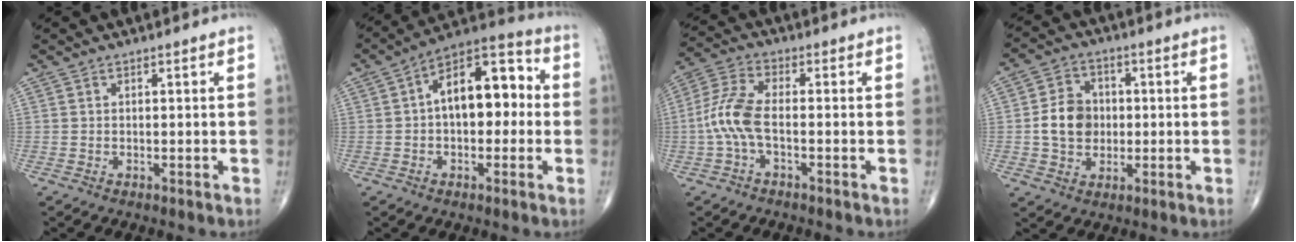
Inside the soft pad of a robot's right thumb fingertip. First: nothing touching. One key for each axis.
{"total": 14.2, "fx": 0.6, "fy": 8.0, "fz": 11.7, "tx": -0.146, "ty": 0.044, "tz": -0.006}
{"total": 7.7, "fx": -1.6, "fy": 3.2, "fz": 6.9, "tx": -0.167, "ty": 0.022, "tz": -0.039}
{"total": 8.6, "fx": -0.3, "fy": 7.1, "fz": 4.9, "tx": -0.063, "ty": 0.012, "tz": -0.010}